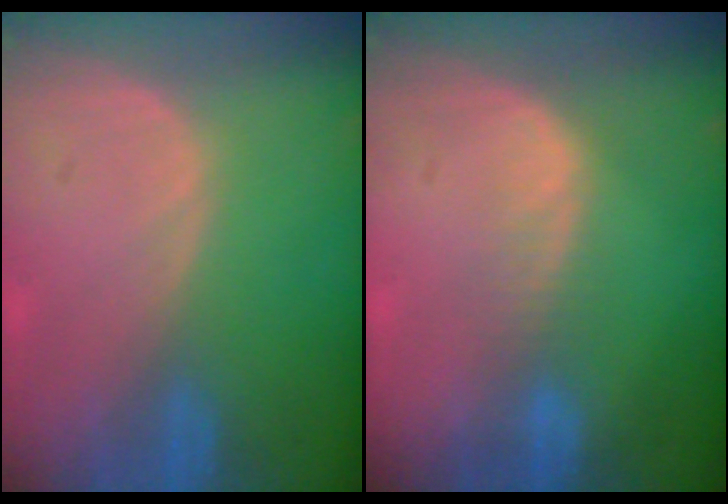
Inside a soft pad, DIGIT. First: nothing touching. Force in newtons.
{"total": 2.4, "press": 2.4, "slide": 0.2}